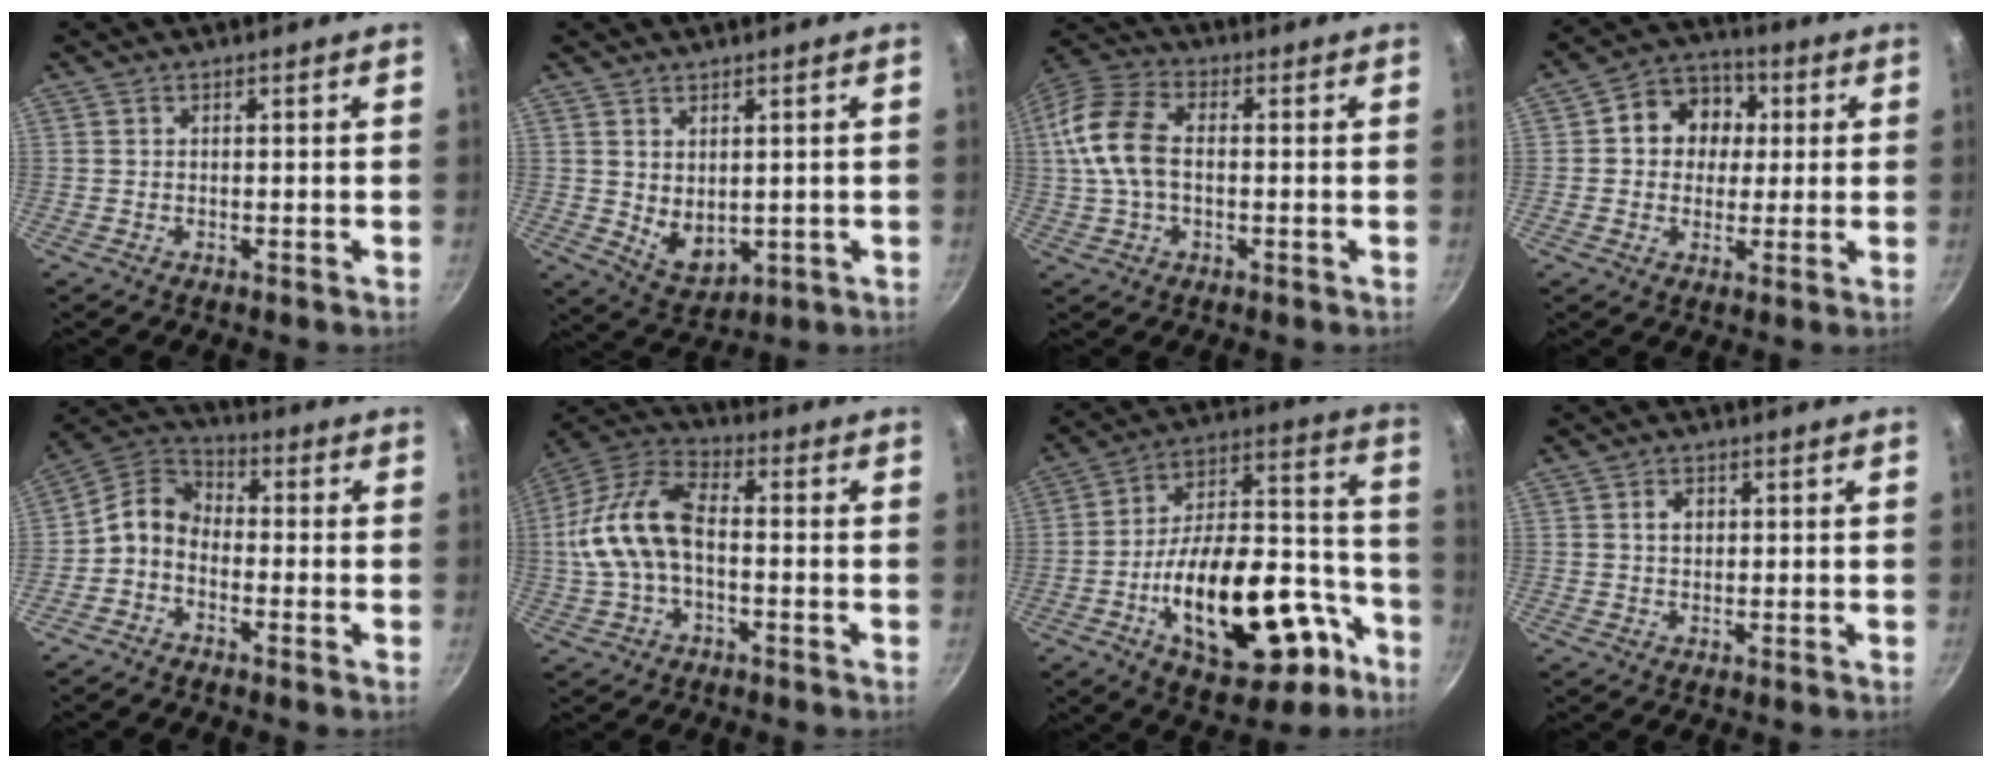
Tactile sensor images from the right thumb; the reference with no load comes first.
{"total": 6.1, "force": [1.2, 4.1, 4.4], "torque": [-0.058, -0.022, 0.039]}
{"total": 12.7, "force": [0.3, 7.9, 9.9], "torque": [-0.199, 0.031, -0.008]}
{"total": 10.2, "force": [1.7, 8.9, 4.8], "torque": [-0.032, 0.013, 0.009]}
{"total": 7.1, "force": [-2.3, 5.0, 4.4], "torque": [-0.081, 0.045, -0.067]}
{"total": 14.3, "force": [-1.3, 7.9, 11.8], "torque": [-0.224, 0.043, -0.039]}
{"total": 28.9, "force": [-11.6, 14.6, 22.0], "torque": [-0.284, 0.087, -0.160]}
{"total": 2.3, "force": [0.5, 1.8, 1.4], "torque": [-0.013, 0.003, 0.007]}